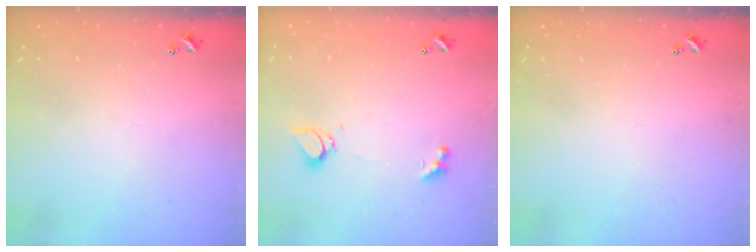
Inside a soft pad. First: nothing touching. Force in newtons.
{"total": 1.0, "press": 0.9, "slide": 0.4}
{"total": 0.0}